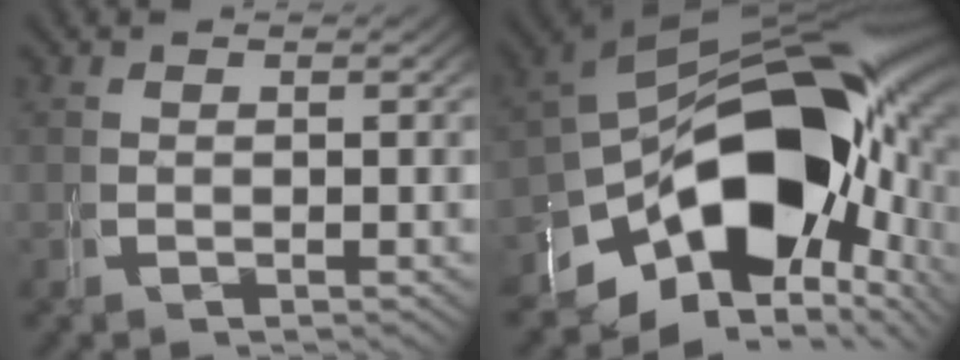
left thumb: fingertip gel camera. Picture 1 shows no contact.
{"total": 23.4, "force": [-1.1, 14.7, 18.2], "torque": [-0.275, -0.036, -0.016]}